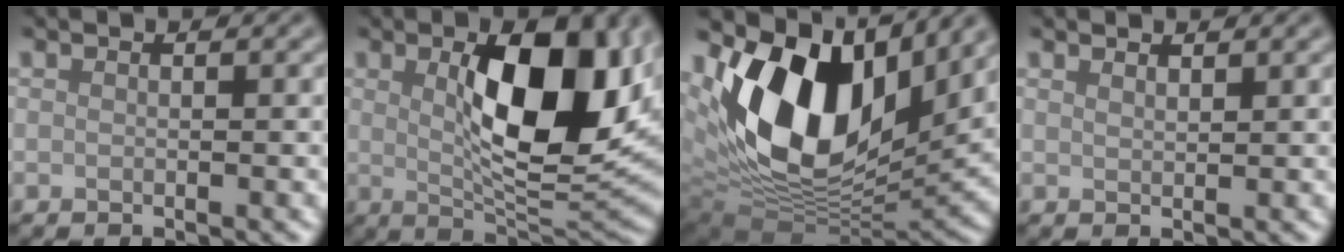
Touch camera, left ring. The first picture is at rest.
{"total": 11.7, "force": [1.7, 4.8, 10.5], "torque": [-0.159, -0.001, 0.034]}
{"total": 16.0, "force": [5.2, 10.0, 11.4], "torque": [-0.228, 0.006, 0.095]}
{"total": 0.9, "force": [0.8, 0.1, 0.3], "torque": [-0.005, 0.000, 0.012]}